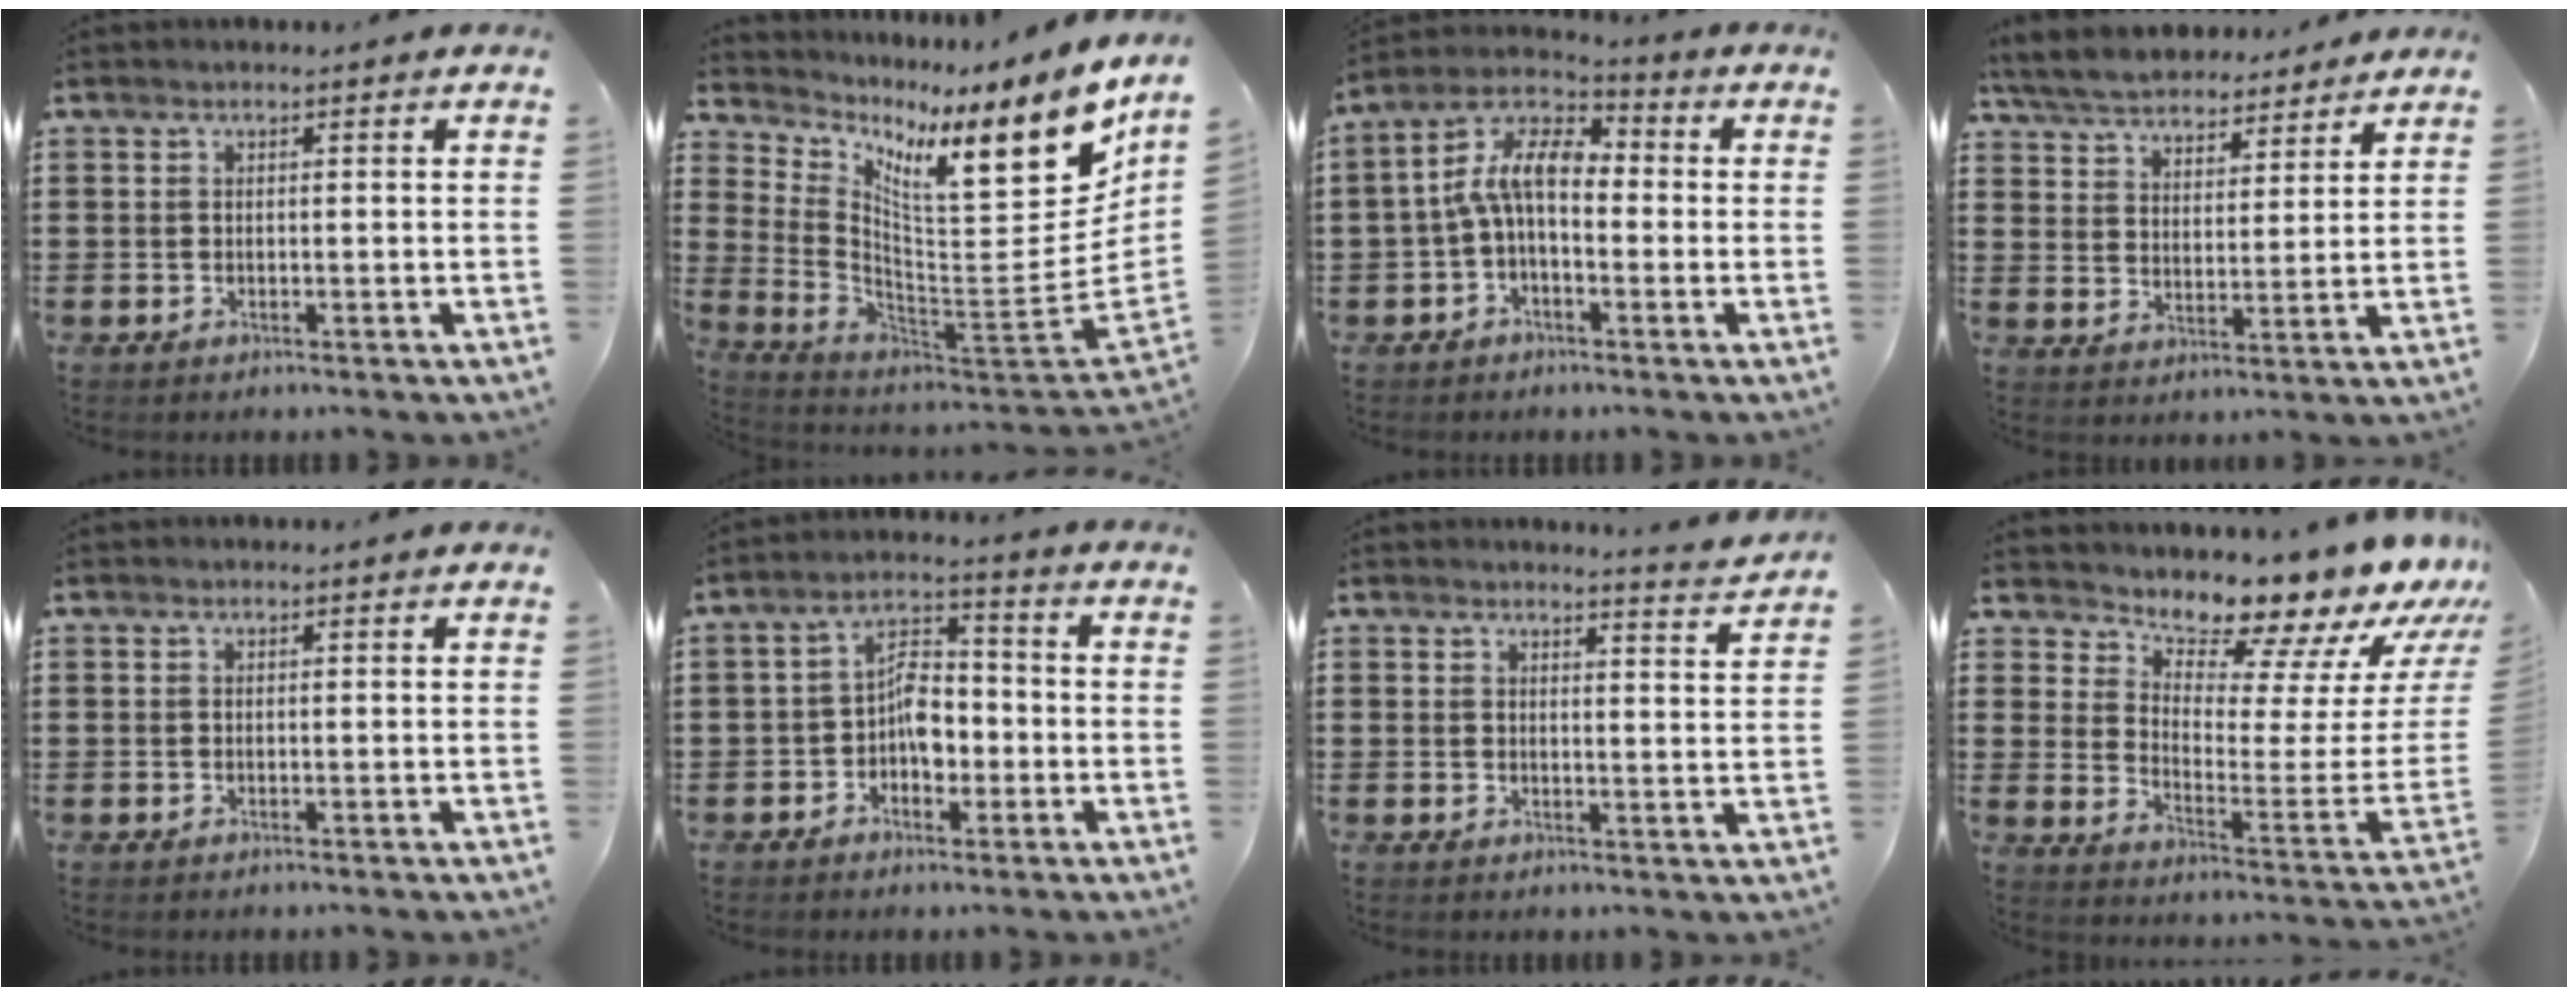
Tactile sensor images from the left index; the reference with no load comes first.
{"total": 11.6, "force": [5.5, 3.6, 9.5], "torque": [-0.164, -0.051, 0.078]}
{"total": 8.6, "force": [0.2, 4.1, 7.5], "torque": [-0.185, -0.013, -0.010]}
{"total": 5.6, "force": [5.4, 1.1, 1.0], "torque": [-0.047, -0.025, 0.096]}
{"total": 0.0}
{"total": 5.9, "force": [-1.3, 3.9, 4.3], "torque": [-0.073, 0.012, -0.027]}
{"total": 3.1, "force": [3.0, -0.5, 0.6], "torque": [-0.015, -0.018, 0.052]}
{"total": 9.8, "force": [9.3, 1.9, 2.3], "torque": [-0.049, -0.110, 0.151]}